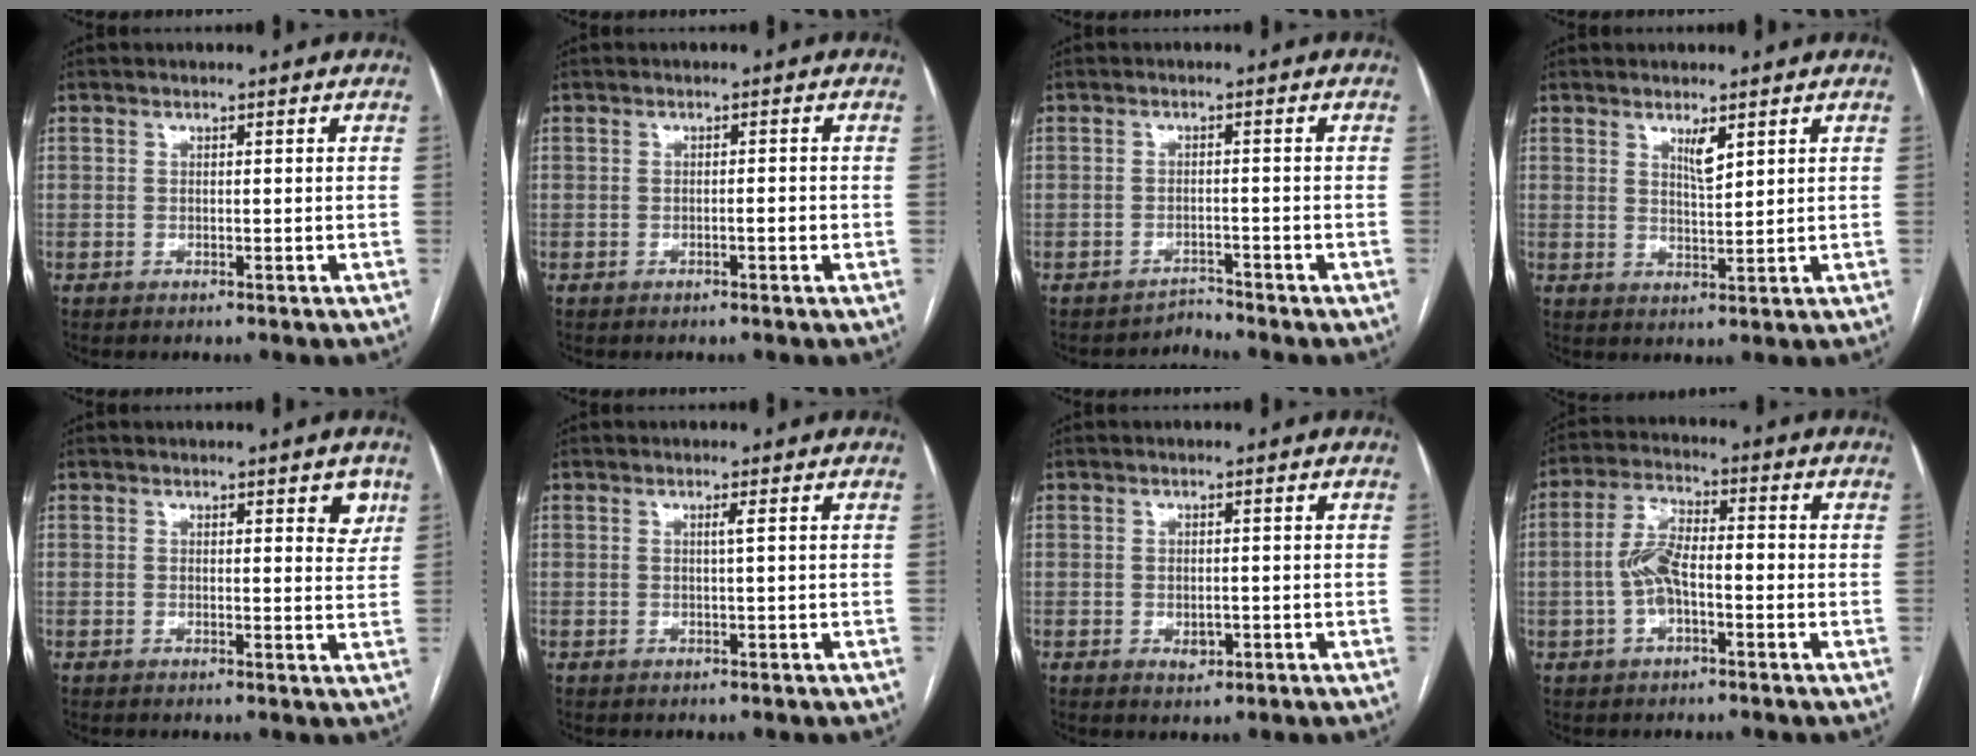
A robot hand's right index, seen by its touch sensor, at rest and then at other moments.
{"total": 1.1, "force": [-0.4, 0.2, 1.0], "torque": [-0.016, 0.002, -0.007]}
{"total": 2.1, "force": [-1.8, -0.1, -1.0], "torque": [0.021, -0.006, -0.026]}
{"total": 3.0, "force": [1.8, 0.5, 2.3], "torque": [-0.044, -0.006, 0.035]}
{"total": 3.3, "force": [1.7, 1.1, 2.6], "torque": [-0.023, -0.005, 0.016]}
{"total": 0.7, "force": [0.2, -0.3, 0.7], "torque": [-0.015, -0.002, 0.006]}
{"total": 2.0, "force": [-0.6, 1.3, 1.4], "torque": [-0.021, 0.000, -0.002]}
{"total": 6.9, "force": [-1.4, 2.9, 6.2], "torque": [-0.135, 0.021, -0.028]}